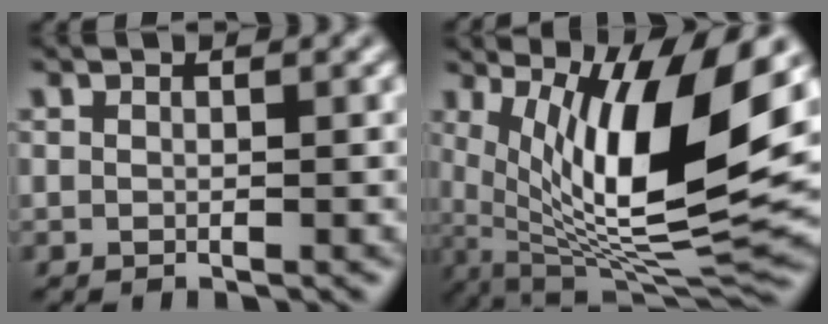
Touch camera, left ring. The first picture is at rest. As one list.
[{"total": 13.2, "force": [3.3, 3.9, 12.1], "torque": [-0.205, -0.010, 0.063]}]